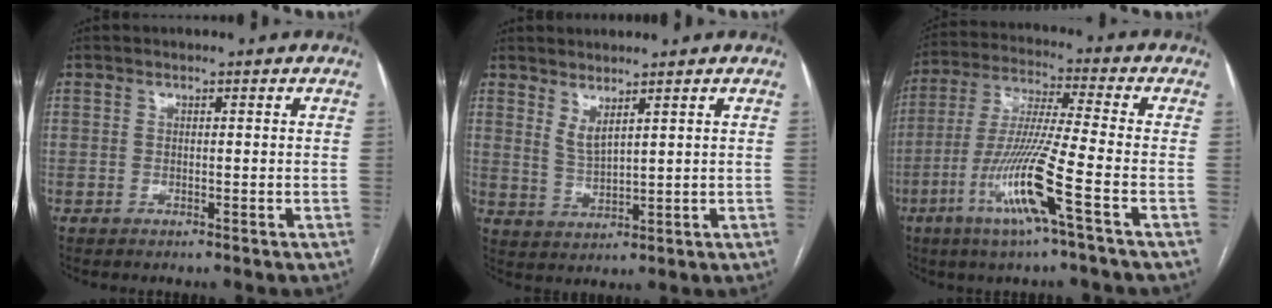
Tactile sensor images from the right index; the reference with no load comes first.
{"total": 3.0, "force": [2.2, 0.4, 2.0], "torque": [-0.044, -0.015, 0.052]}
{"total": 13.0, "force": [-5.5, -1.0, 11.7], "torque": [-0.239, -0.015, -0.110]}